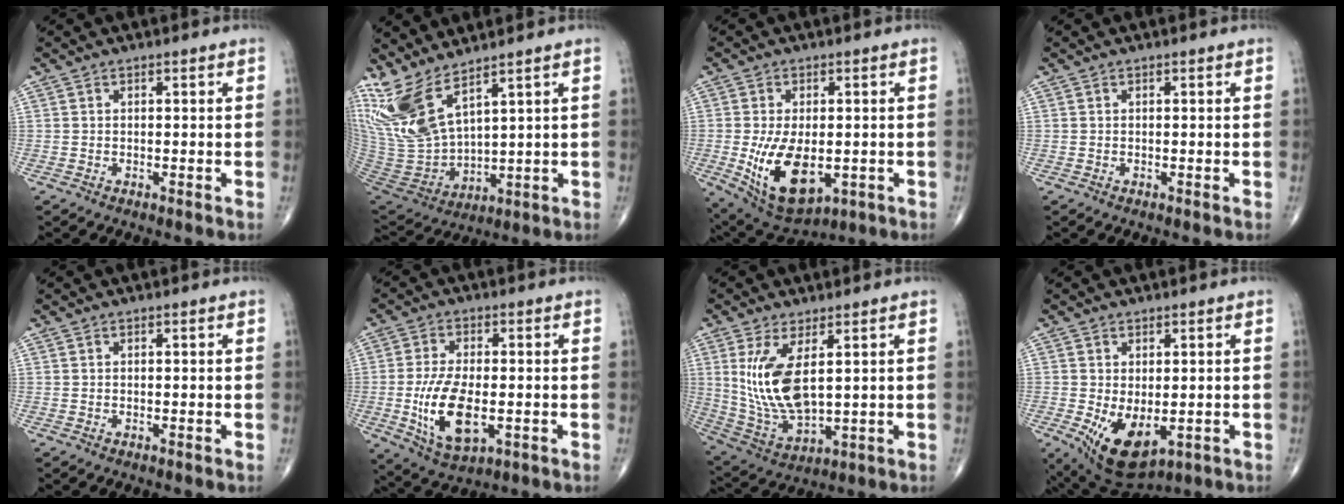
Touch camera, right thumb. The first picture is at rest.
{"total": 13.5, "force": [9.3, 4.0, 8.9], "torque": [-0.186, -0.059, 0.209]}
{"total": 13.4, "force": [-2.6, 7.2, 11.0], "torque": [-0.187, -0.013, -0.021]}
{"total": 0.0}
{"total": 0.0}
{"total": 12.2, "force": [-2.2, 5.8, 10.4], "torque": [-0.200, -0.009, -0.033]}
{"total": 12.8, "force": [3.0, 5.6, 11.1], "torque": [-0.229, -0.023, 0.078]}
{"total": 9.8, "force": [-2.2, 5.3, 7.9], "torque": [-0.125, -0.015, -0.014]}